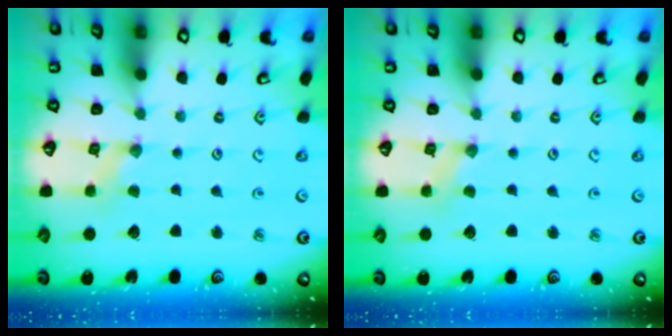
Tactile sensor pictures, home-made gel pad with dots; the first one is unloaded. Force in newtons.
{"total": 0.0}